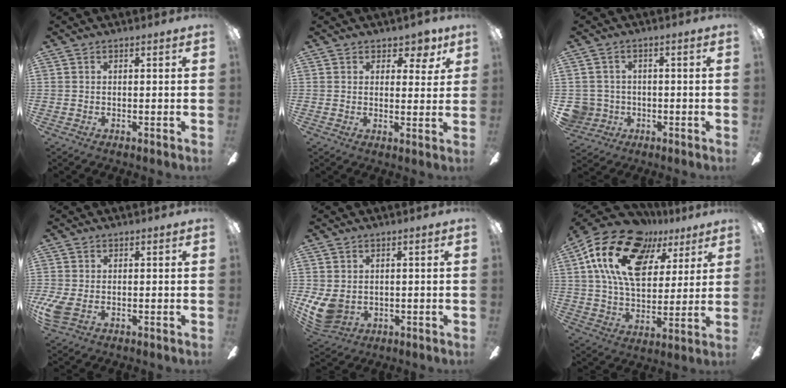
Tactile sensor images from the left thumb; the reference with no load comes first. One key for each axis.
{"total": 4.3, "fx": 2.8, "fy": 2.9, "fz": 1.6, "tx": -0.002, "ty": -0.017, "tz": 0.044}
{"total": 5.4, "fx": -0.7, "fy": 5.3, "fz": 0.7, "tx": -0.031, "ty": 0.009, "tz": -0.011}
{"total": 5.1, "fx": -1.1, "fy": 3.3, "fz": 3.8, "tx": -0.079, "ty": -0.002, "tz": -0.022}
{"total": 7.9, "fx": -0.2, "fy": 6.2, "fz": 4.9, "tx": -0.110, "ty": -0.001, "tz": 0.003}
{"total": 21.4, "fx": 11.2, "fy": 12.4, "fz": 13.4, "tx": -0.246, "ty": -0.039, "tz": 0.199}